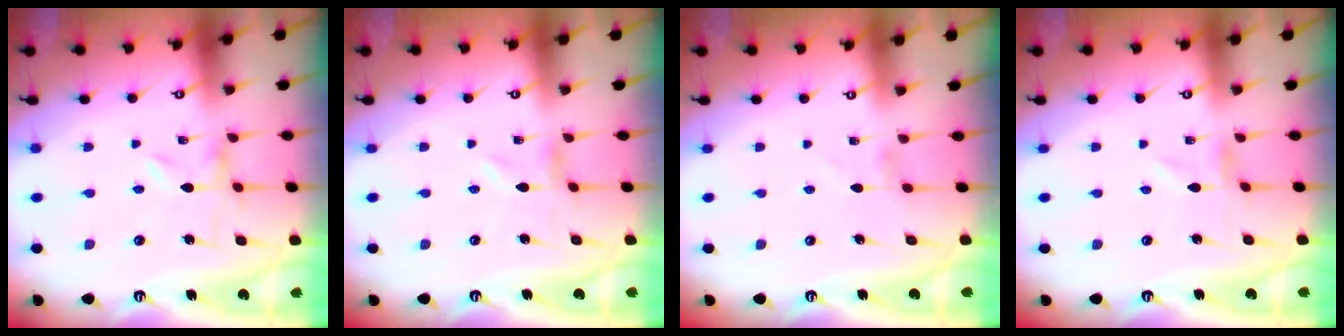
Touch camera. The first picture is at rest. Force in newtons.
{"total": 0.0}
{"total": 0.0}
{"total": 0.0}